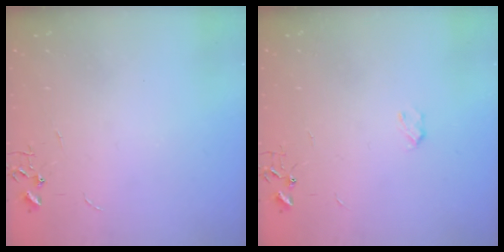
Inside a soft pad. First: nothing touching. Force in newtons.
{"total": 2.8, "press": 2.8, "slide": 0.5}